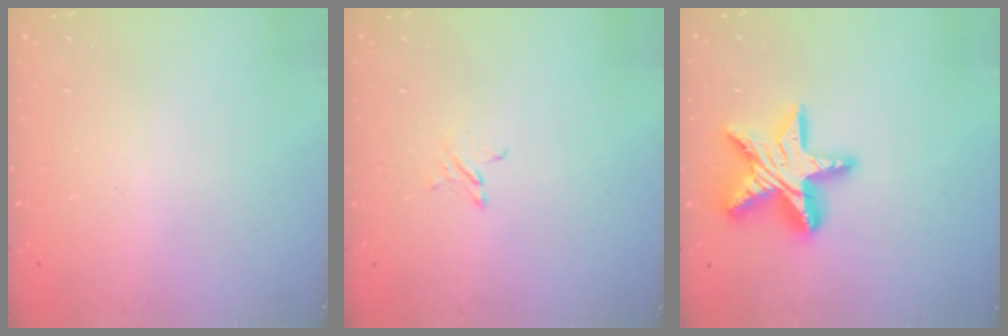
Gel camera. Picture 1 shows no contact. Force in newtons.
{"total": 2.7, "press": 2.7, "slide": 0.3}
{"total": 16.5, "press": 16.5, "slide": 1.2}